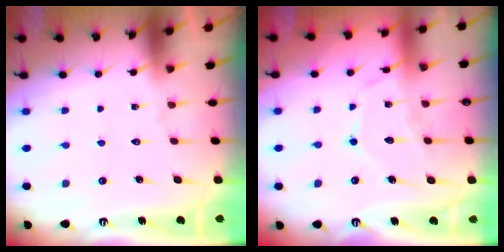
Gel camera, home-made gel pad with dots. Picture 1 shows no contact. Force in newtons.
{"total": 9.7, "press": 9.7, "slide": 0.8}